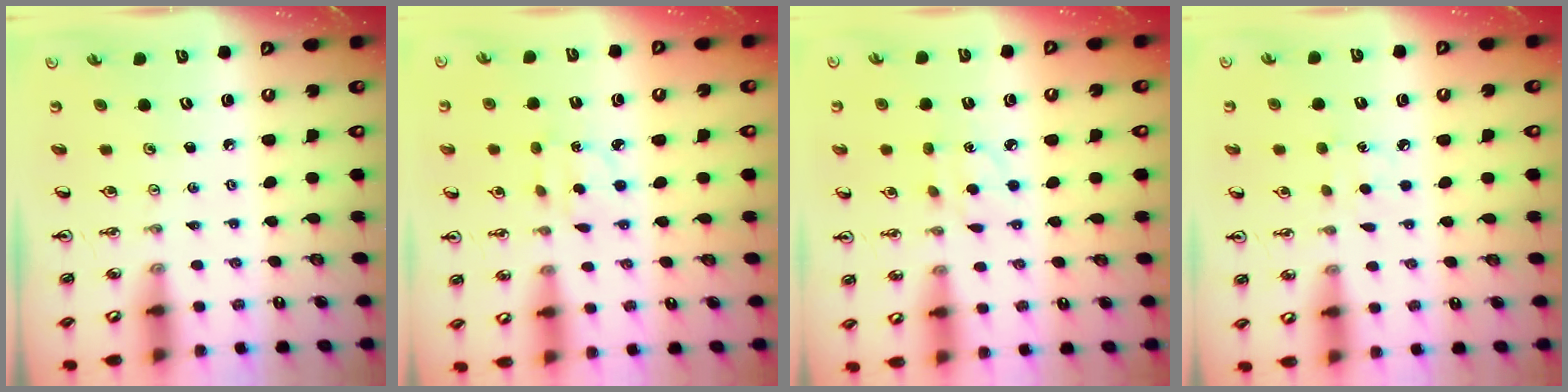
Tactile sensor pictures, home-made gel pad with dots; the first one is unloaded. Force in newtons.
{"total": 3.1, "press": 3.1, "slide": 0.6}
{"total": 5.2, "press": 5.1, "slide": 0.6}
{"total": 5.6, "press": 5.5, "slide": 0.6}